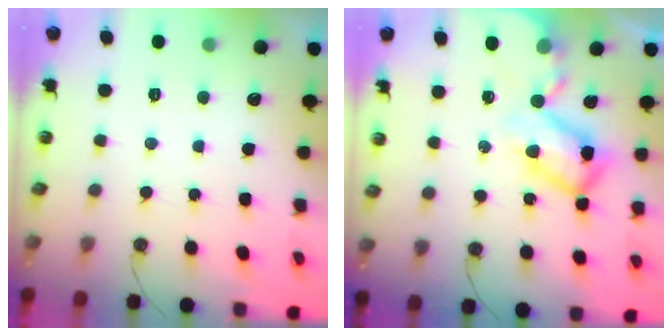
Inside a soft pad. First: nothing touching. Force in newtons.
{"total": 12.4, "press": 12.4, "slide": 1.1}